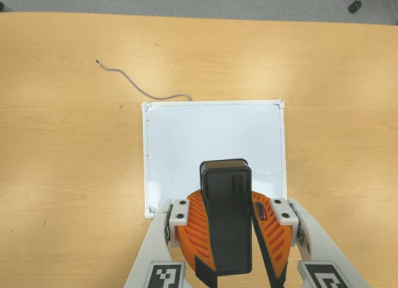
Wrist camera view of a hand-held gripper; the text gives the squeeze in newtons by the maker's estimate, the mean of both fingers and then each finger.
{"total": 10.6, "left": 10.8, "right": 10.5}